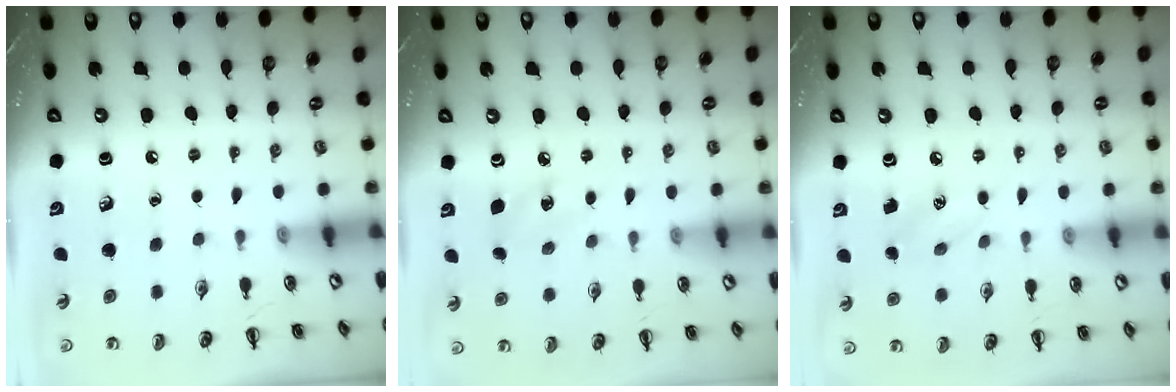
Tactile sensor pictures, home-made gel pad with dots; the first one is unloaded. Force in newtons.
{"total": 5.7, "press": 5.5, "slide": 1.4}
{"total": 7.0, "press": 6.7, "slide": 1.7}